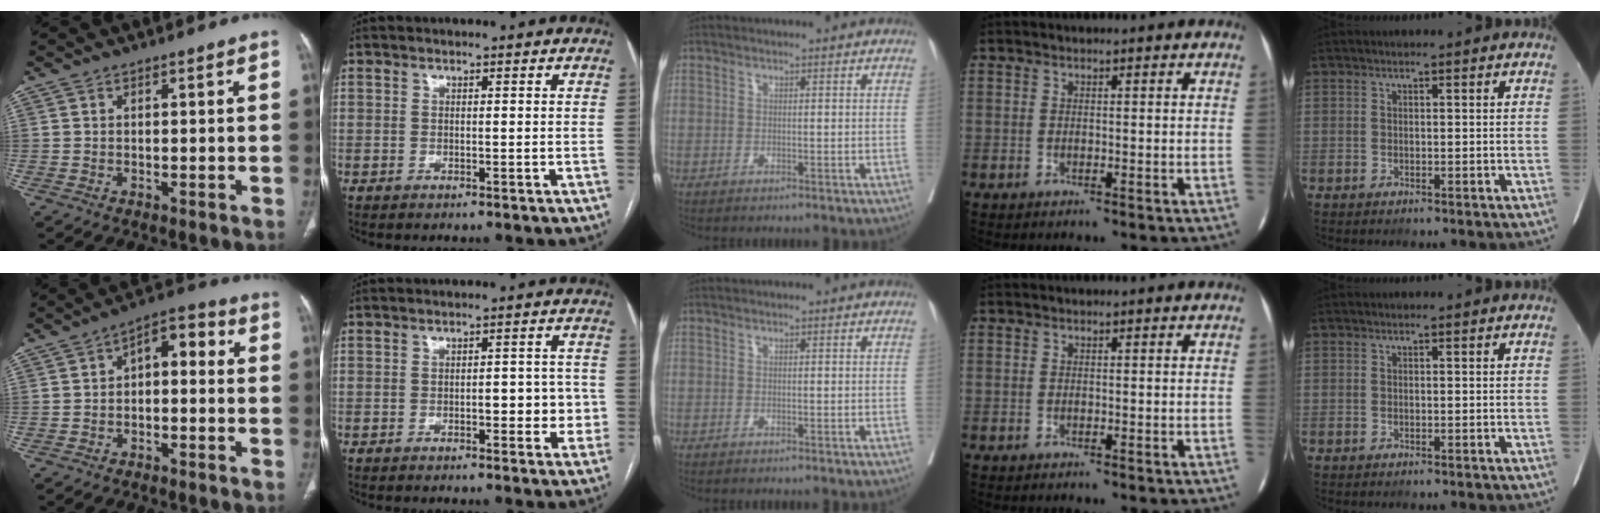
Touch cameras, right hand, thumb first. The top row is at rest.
{"thumb": {"total": 6.8, "force": [-0.1, 3.9, 5.5], "torque": [-0.056, 0.038, -0.015]}, "index": {"total": 5.3, "force": [-1.2, 2.2, 4.7], "torque": [-0.054, 0.017, -0.012]}}